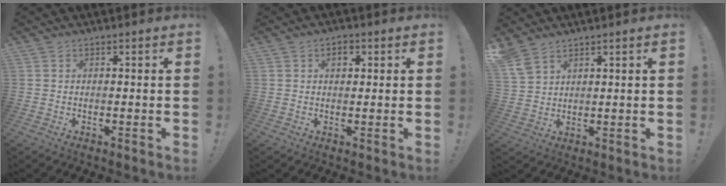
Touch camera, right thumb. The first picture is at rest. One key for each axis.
{"total": 3.3, "fx": 1.2, "fy": 2.2, "fz": 2.1, "tx": -0.027, "ty": 0.002, "tz": 0.018}
{"total": 5.8, "fx": 4.3, "fy": 2.7, "fz": 2.8, "tx": -0.060, "ty": -0.015, "tz": 0.087}